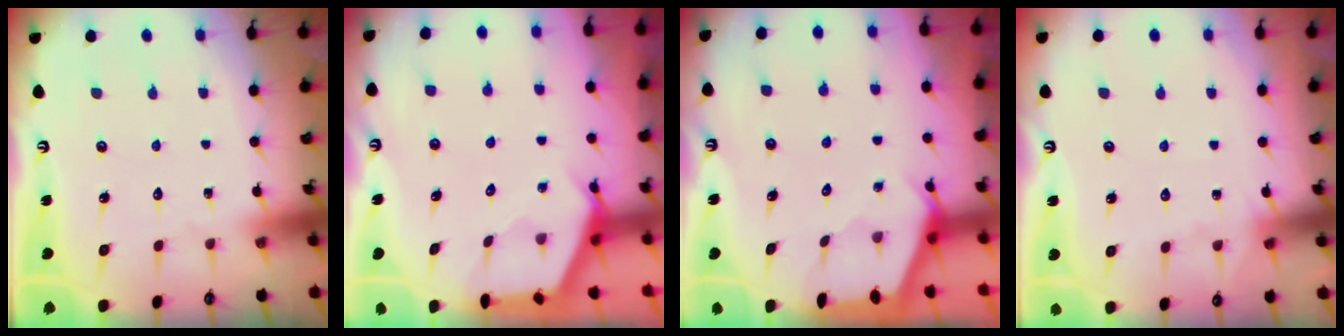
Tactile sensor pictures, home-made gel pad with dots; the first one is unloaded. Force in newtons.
{"total": 3.2, "press": 3.2, "slide": 0.3}
{"total": 2.2, "press": 2.2, "slide": 0.3}
{"total": 4.7, "press": 4.6, "slide": 0.7}